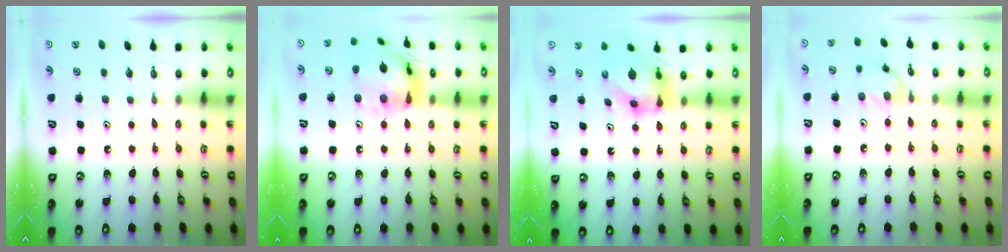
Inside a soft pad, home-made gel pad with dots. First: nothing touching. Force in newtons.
{"total": 16.8, "press": 16.7, "slide": 1.8}
{"total": 5.8, "press": 5.8, "slide": 0.3}
{"total": 3.7, "press": 3.7, "slide": 0.3}